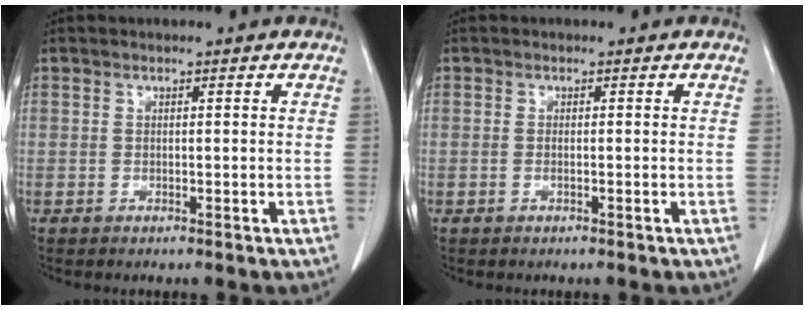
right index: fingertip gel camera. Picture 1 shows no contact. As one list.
[{"total": 0.6, "force": [-0.2, 0.0, 0.5], "torque": [-0.014, -0.002, -0.001]}]